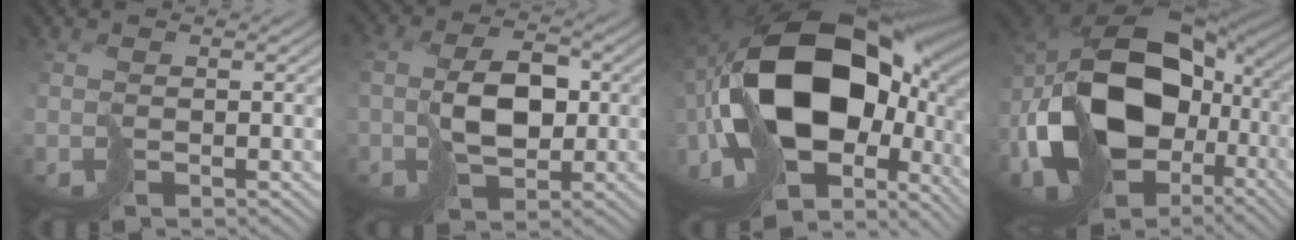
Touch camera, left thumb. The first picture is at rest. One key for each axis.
{"total": 6.6, "fx": 0.2, "fy": 3.8, "fz": 5.4, "tx": -0.113, "ty": 0.010, "tz": 0.011}
{"total": 21.7, "fx": 0.0, "fy": 12.7, "fz": 17.6, "tx": -0.402, "ty": -0.042, "tz": 0.031}
{"total": 18.9, "fx": -4.2, "fy": 12.9, "fz": 13.2, "tx": -0.275, "ty": -0.010, "tz": -0.065}